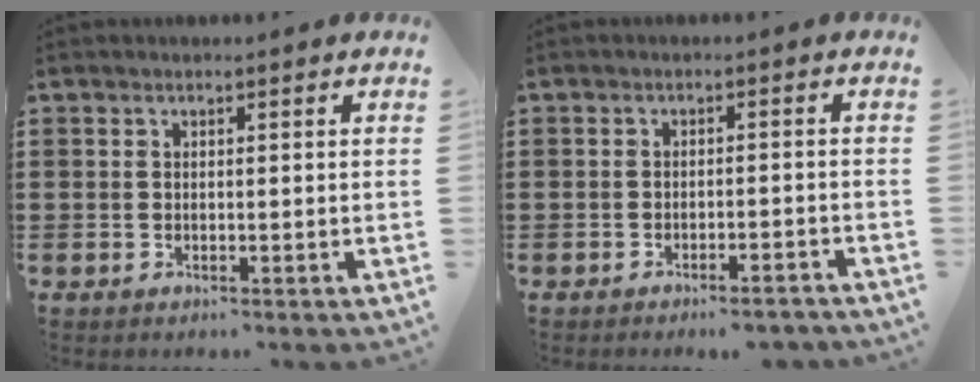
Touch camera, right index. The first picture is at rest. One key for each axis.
{"total": 2.3, "fx": -2.1, "fy": 0.0, "fz": 0.7, "tx": -0.015, "ty": -0.002, "tz": -0.043}